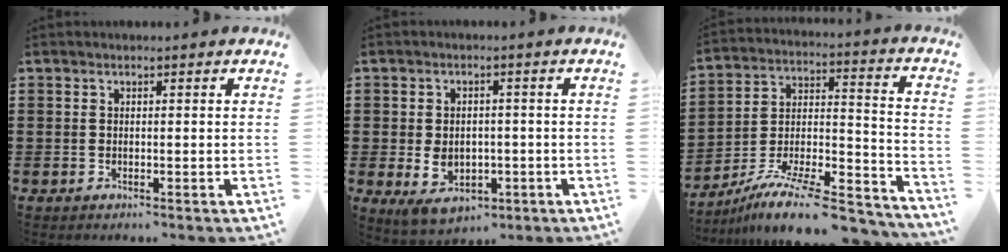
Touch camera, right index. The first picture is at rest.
{"total": 4.5, "force": [-1.4, 3.3, 2.7], "torque": [-0.060, 0.000, -0.025]}
{"total": 11.6, "force": [-9.4, 2.0, 6.5], "torque": [-0.099, 0.024, -0.177]}